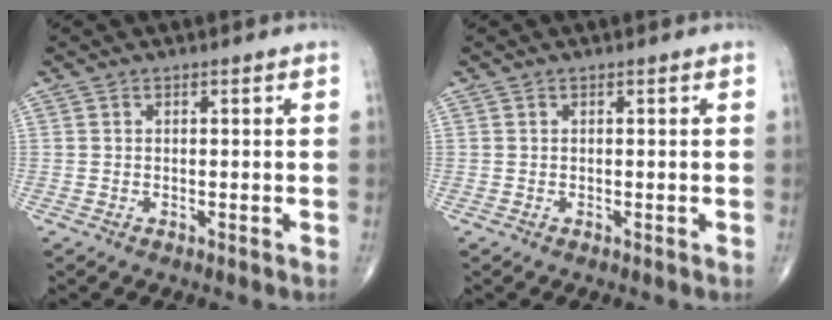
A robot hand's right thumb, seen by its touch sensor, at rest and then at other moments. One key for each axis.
{"total": 0.0}